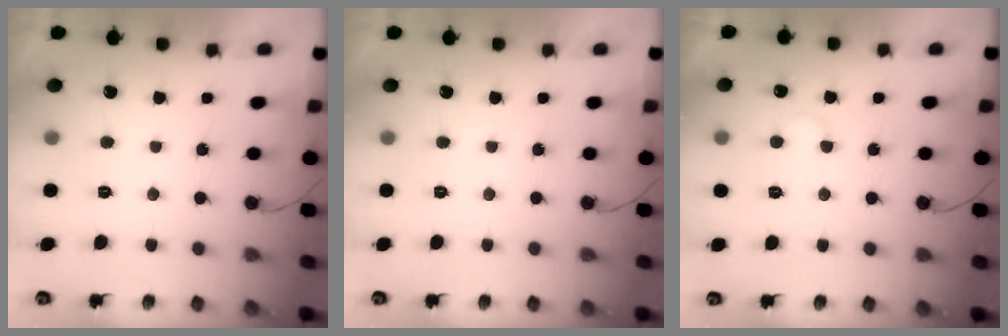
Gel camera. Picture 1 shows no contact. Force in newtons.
{"total": 0.0}
{"total": 3.3, "press": 3.2, "slide": 0.3}